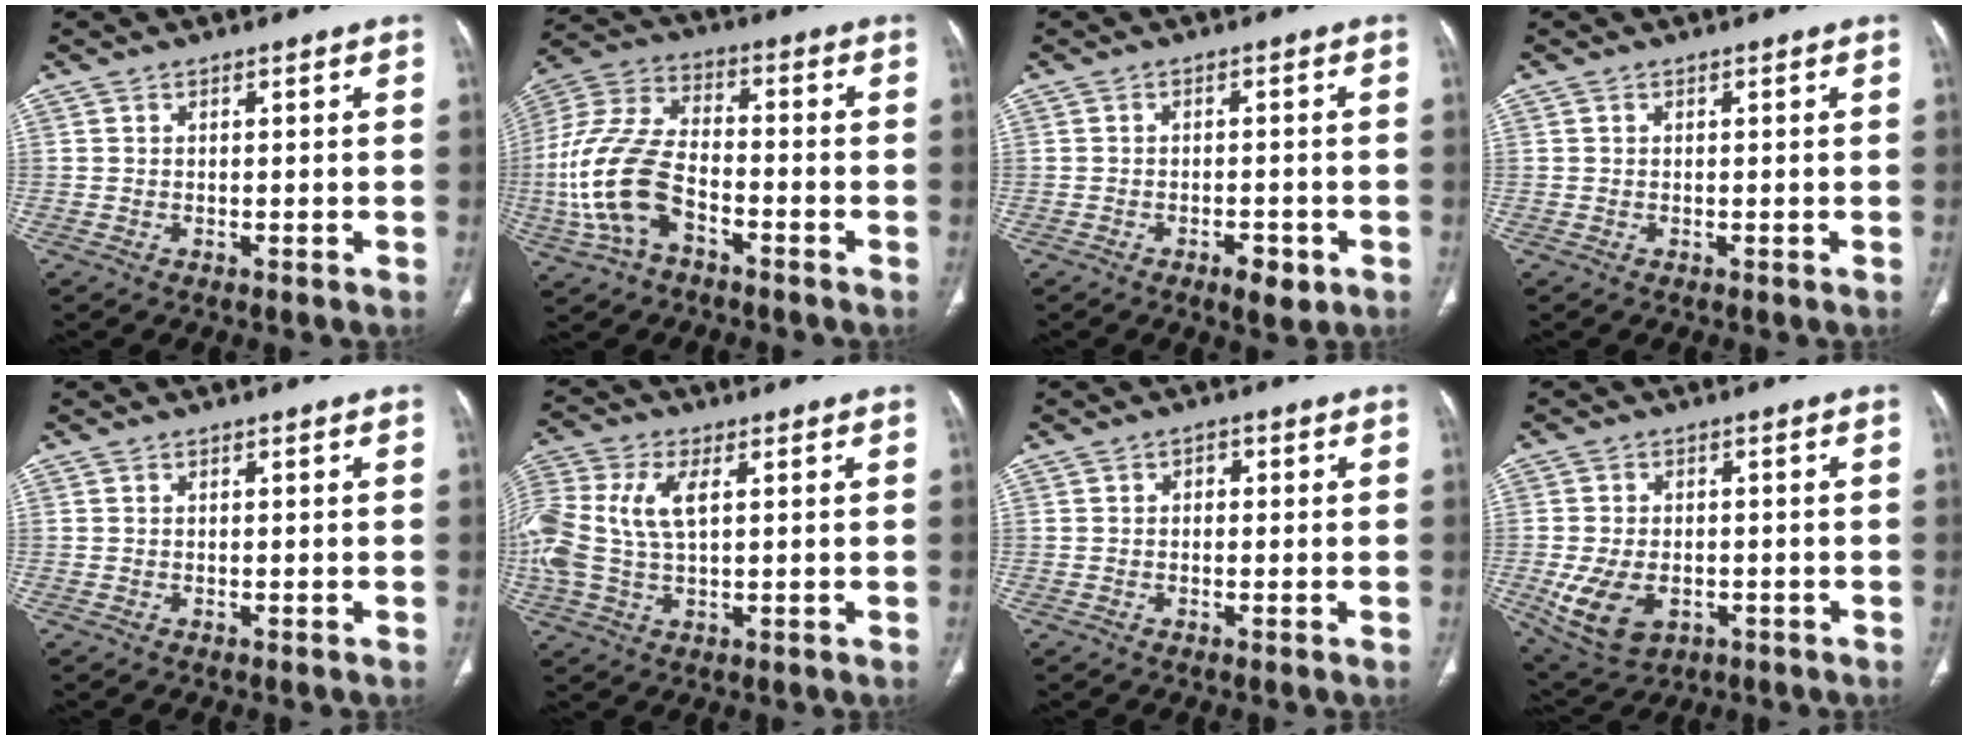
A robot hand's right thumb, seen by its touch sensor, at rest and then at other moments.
{"total": 16.4, "force": [-5.3, 9.3, 12.4], "torque": [-0.270, 0.031, -0.105]}
{"total": 4.0, "force": [-2.0, 1.8, 3.0], "torque": [-0.038, 0.005, -0.026]}
{"total": 0.0}
{"total": 0.0}
{"total": 14.2, "force": [2.6, 7.9, 11.6], "torque": [-0.294, 0.014, 0.048]}
{"total": 1.6, "force": [0.1, 1.3, 0.9], "torque": [-0.003, 0.005, -0.004]}
{"total": 9.2, "force": [-2.5, 6.1, 6.4], "torque": [-0.122, 0.002, -0.030]}